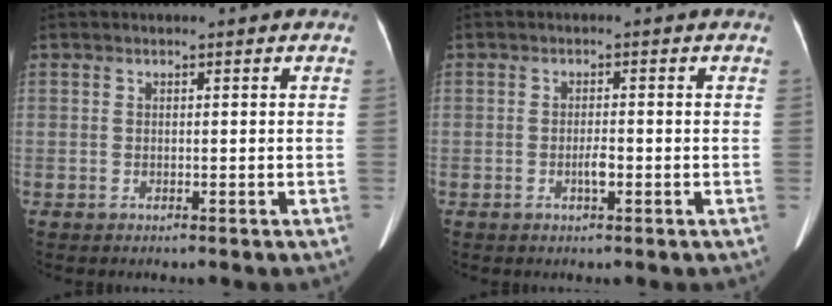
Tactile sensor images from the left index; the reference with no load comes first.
{"total": 1.7, "force": [-0.8, 0.3, 1.5], "torque": [-0.029, -0.001, -0.012]}